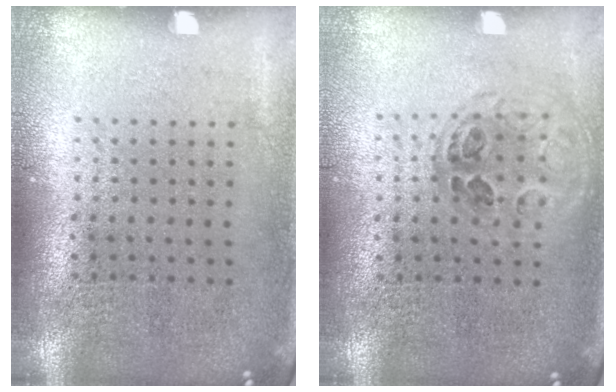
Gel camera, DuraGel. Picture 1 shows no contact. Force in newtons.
{"total": 1.0, "press": 0.9, "slide": 0.3}